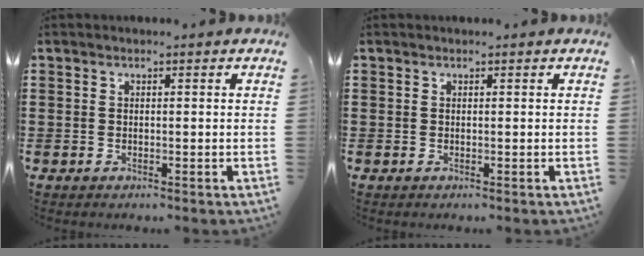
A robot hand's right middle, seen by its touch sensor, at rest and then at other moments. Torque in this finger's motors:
{"motor_torque": [0.33, -0.27, 0.02, 0.02]}